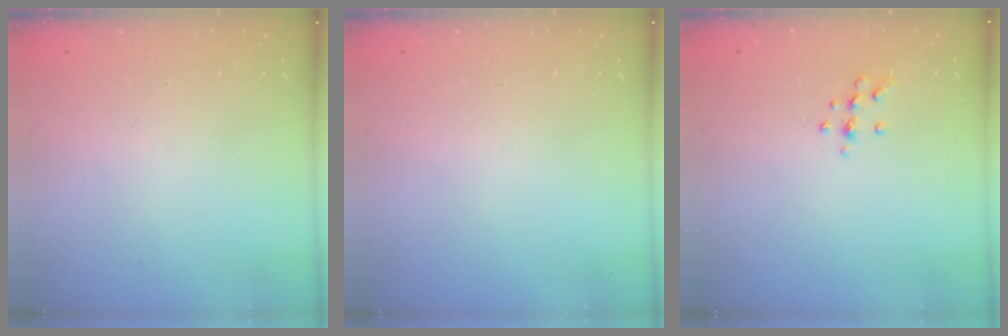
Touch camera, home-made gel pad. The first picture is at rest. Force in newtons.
{"total": 0.0}
{"total": 7.1, "press": 7.0, "slide": 1.3}